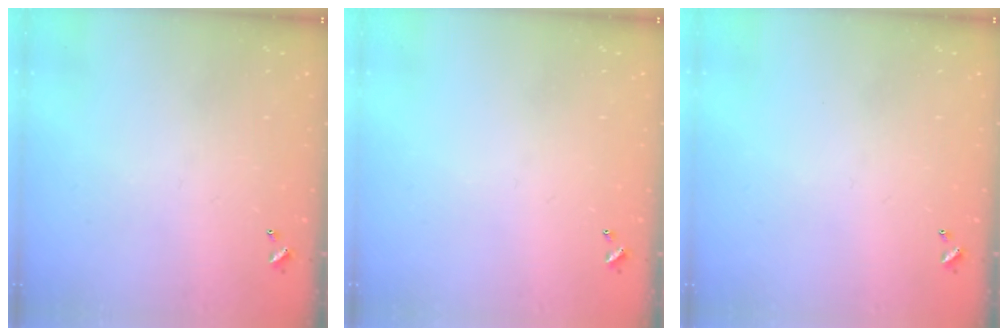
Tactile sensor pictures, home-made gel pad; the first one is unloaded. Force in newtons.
{"total": 0.0}
{"total": 0.0}